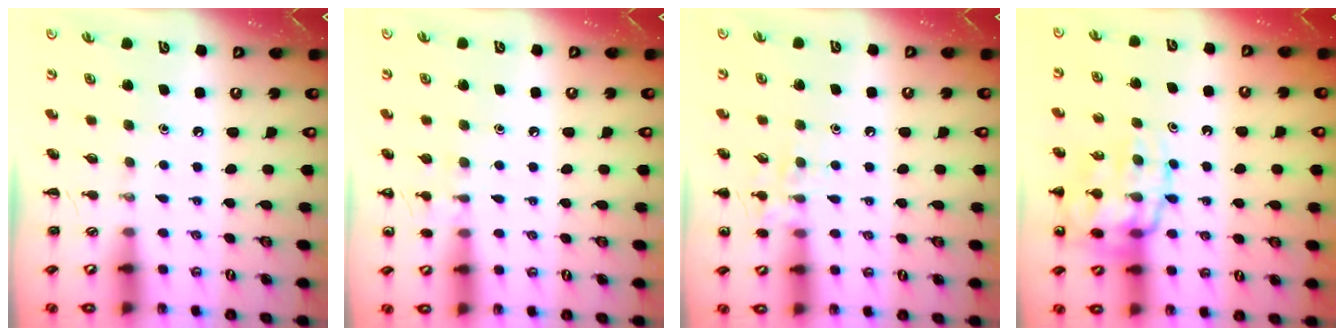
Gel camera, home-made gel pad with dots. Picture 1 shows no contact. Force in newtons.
{"total": 5.8, "press": 5.6, "slide": 1.7}
{"total": 8.5, "press": 8.4, "slide": 1.6}
{"total": 20.7, "press": 20.5, "slide": 3.0}